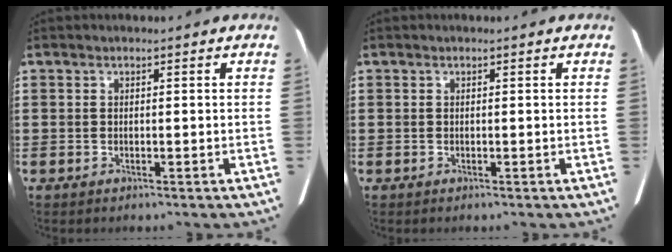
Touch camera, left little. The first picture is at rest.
{"total": 0.0}